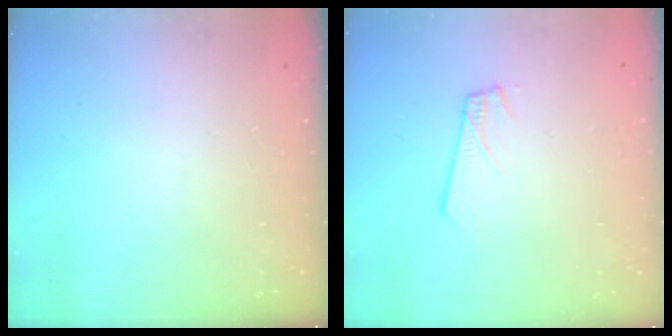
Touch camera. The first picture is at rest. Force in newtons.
{"total": 1.8, "press": 1.8, "slide": 0.1}